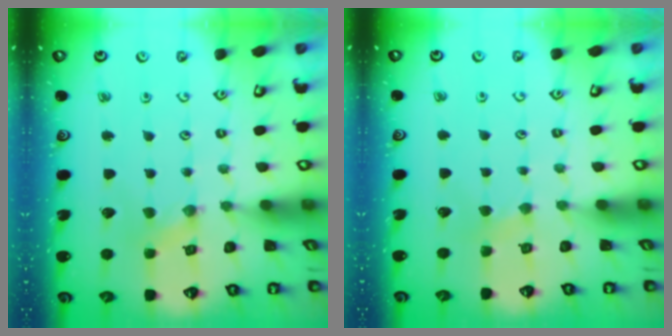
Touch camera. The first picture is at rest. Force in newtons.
{"total": 2.2, "press": 2.2, "slide": 0.3}